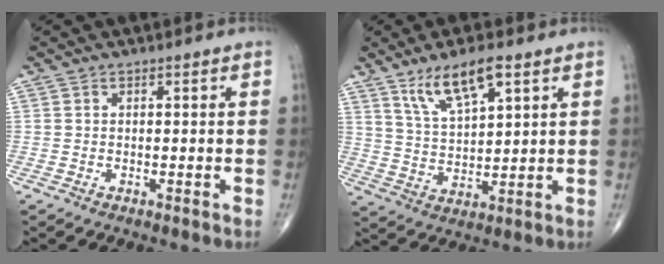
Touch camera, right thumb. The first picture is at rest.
{"total": 10.0, "force": [6.0, 3.2, 7.3], "torque": [-0.132, -0.026, 0.119]}